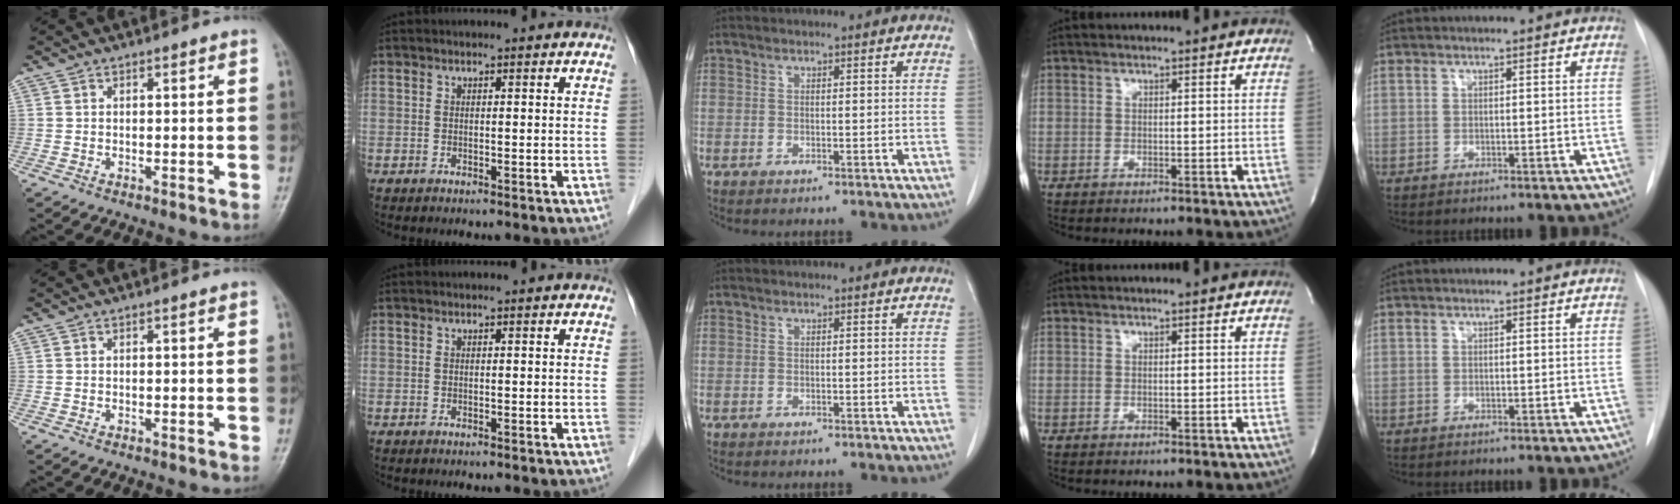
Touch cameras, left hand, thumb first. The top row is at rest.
{}